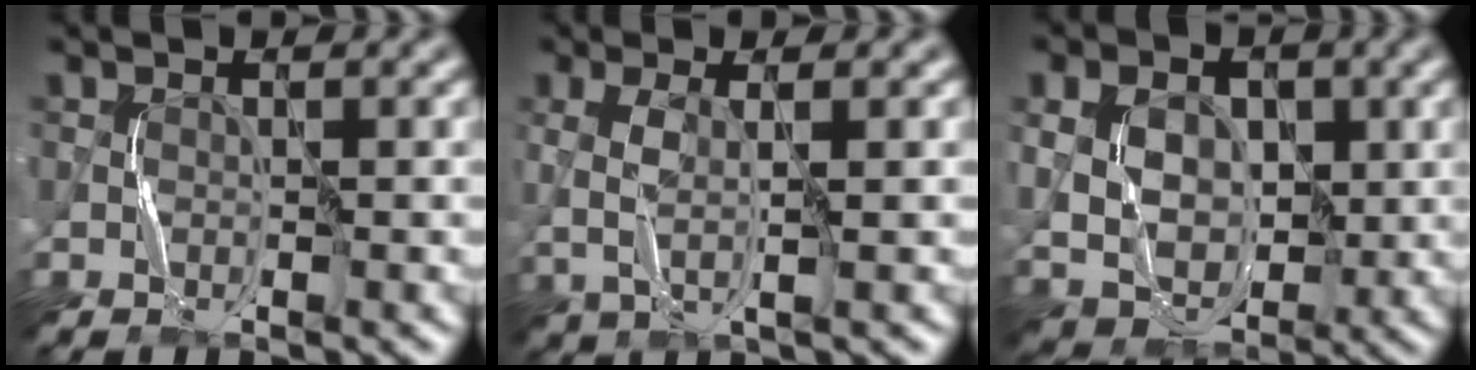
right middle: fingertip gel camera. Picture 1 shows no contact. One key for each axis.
{"total": 2.9, "fx": 0.2, "fy": 0.7, "fz": 2.8, "tx": -0.064, "ty": -0.001, "tz": 0.007}
{"total": 6.4, "fx": 0.9, "fy": 4.7, "fz": 4.2, "tx": -0.086, "ty": -0.004, "tz": 0.020}